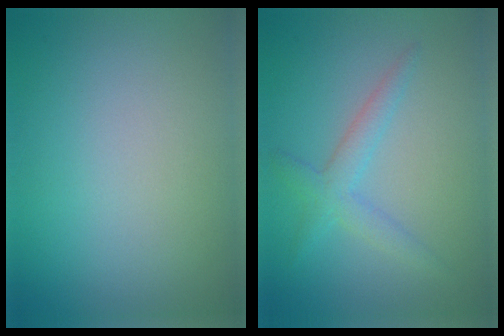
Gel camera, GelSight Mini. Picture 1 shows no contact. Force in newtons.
{"total": 2.4, "press": 2.4, "slide": 0.2}